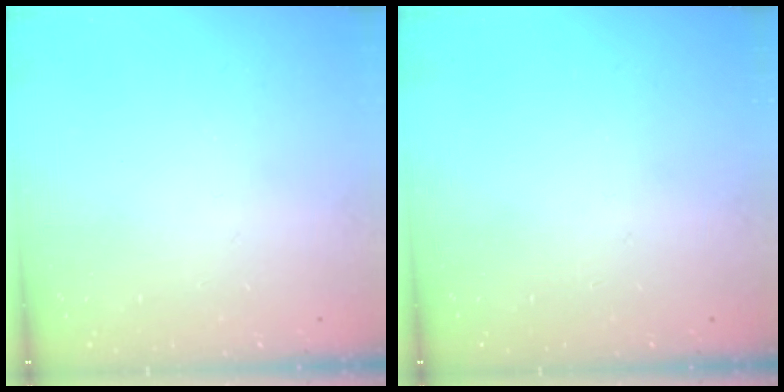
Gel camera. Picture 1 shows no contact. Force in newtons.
{"total": 0.0}